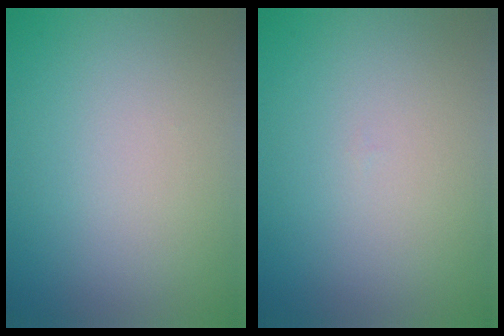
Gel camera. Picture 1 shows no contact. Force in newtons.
{"total": 0.0}